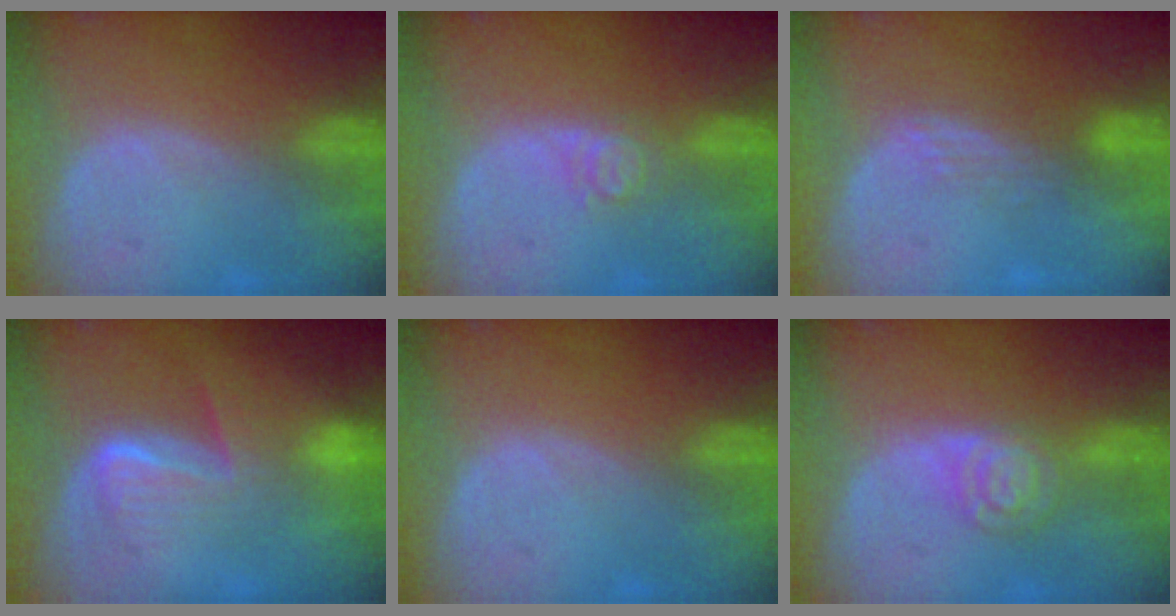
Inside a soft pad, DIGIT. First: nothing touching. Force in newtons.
{"total": 2.6, "press": 2.6, "slide": 0.3}
{"total": 3.0, "press": 2.5, "slide": 1.7}
{"total": 6.6, "press": 6.5, "slide": 0.8}
{"total": 0.0}
{"total": 5.3, "press": 4.6, "slide": 2.6}